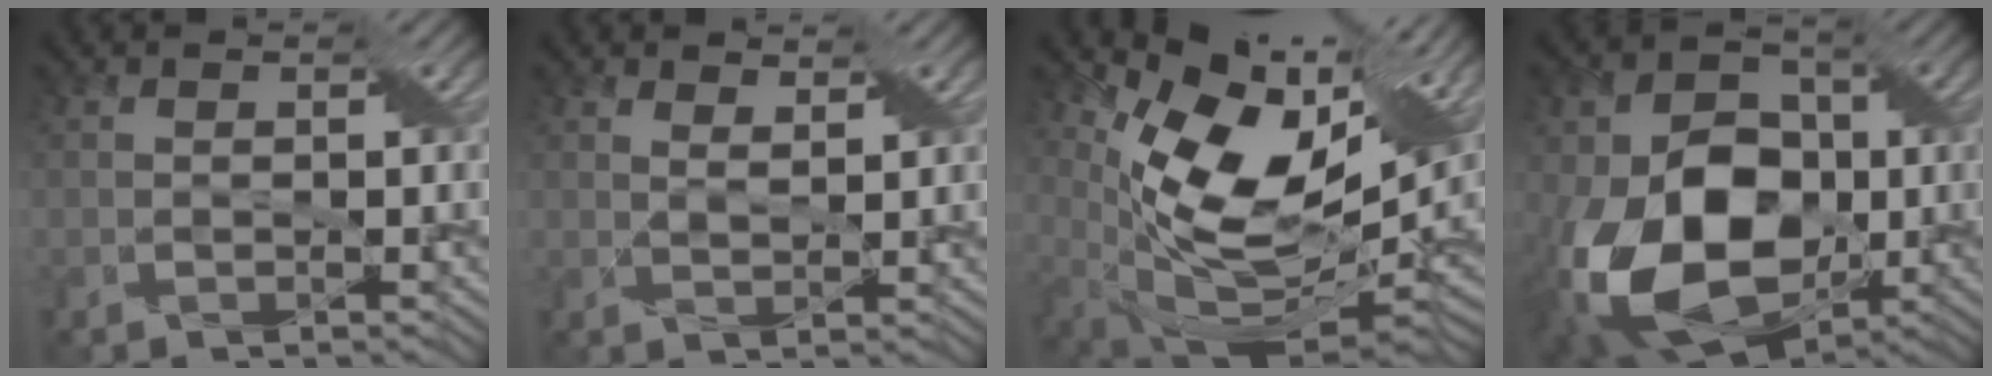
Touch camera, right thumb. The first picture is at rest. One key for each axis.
{"total": 2.3, "fx": 1.8, "fy": 0.7, "fz": 1.3, "tx": -0.021, "ty": -0.008, "tz": 0.039}
{"total": 15.9, "fx": 5.2, "fy": 8.0, "fz": 12.7, "tx": -0.242, "ty": -0.006, "tz": 0.100}
{"total": 17.1, "fx": -3.8, "fy": 12.4, "fz": 11.1, "tx": -0.234, "ty": -0.036, "tz": -0.063}